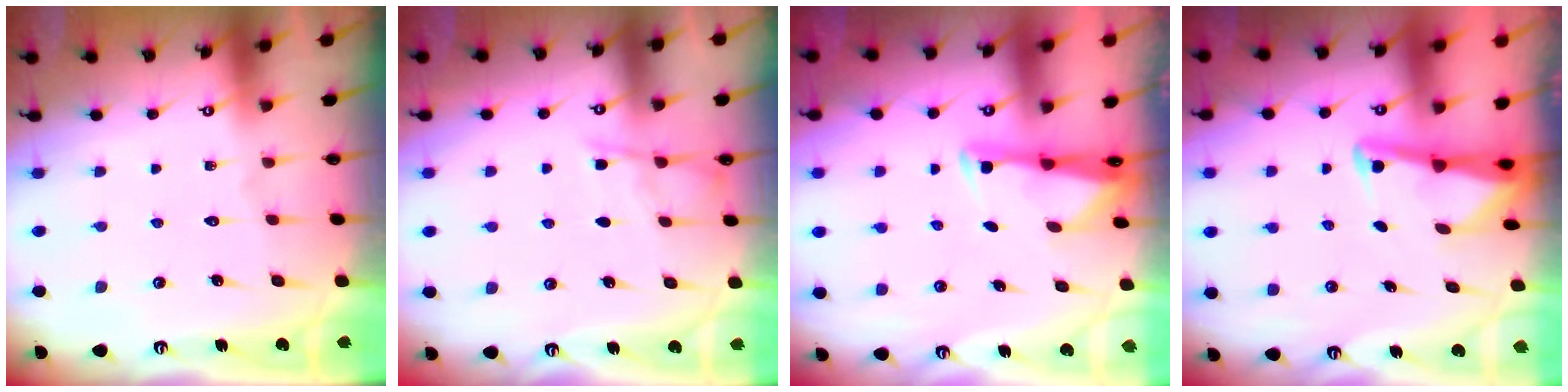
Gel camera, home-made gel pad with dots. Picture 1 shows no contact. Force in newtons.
{"total": 5.6, "press": 5.6, "slide": 0.6}
{"total": 2.8, "press": 2.7, "slide": 0.4}
{"total": 3.1, "press": 3.1, "slide": 0.4}